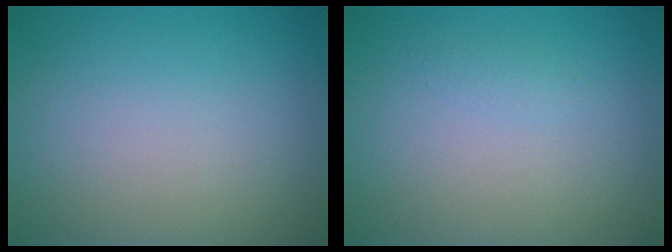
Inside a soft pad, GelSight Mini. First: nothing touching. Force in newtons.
{"total": 0.6, "press": 0.6, "slide": 0.0}